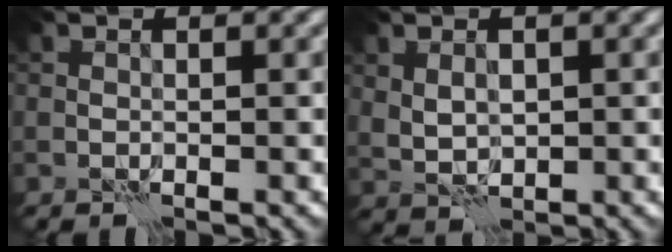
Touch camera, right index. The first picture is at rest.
{"total": 2.6, "force": [0.1, 1.7, 1.9], "torque": [-0.038, -0.004, 0.007]}